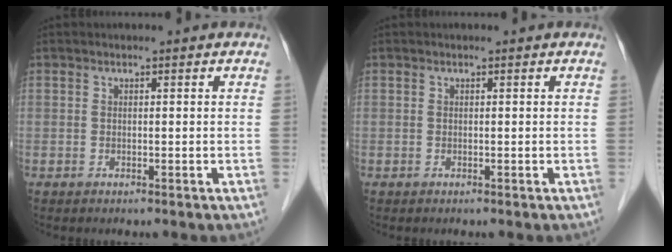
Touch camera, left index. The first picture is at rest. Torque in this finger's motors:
{"motor_torque": [-0.04, 0.04, 0.01, 0.00]}